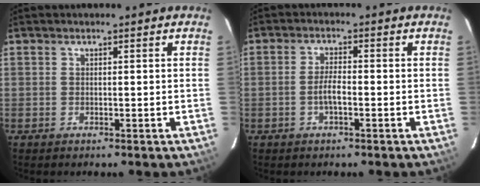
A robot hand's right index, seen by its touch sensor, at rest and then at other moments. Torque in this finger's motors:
{"motor_torque": [0.74, -0.35, 0.45, 0.10]}